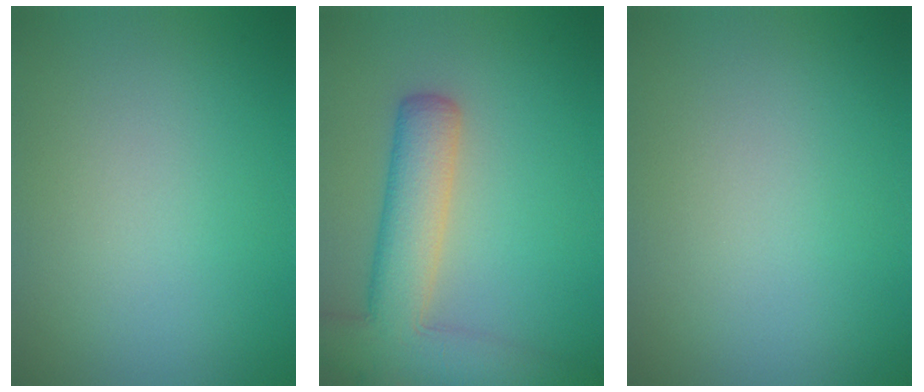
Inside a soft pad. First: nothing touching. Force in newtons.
{"total": 7.5, "press": 7.4, "slide": 0.5}
{"total": 0.0}